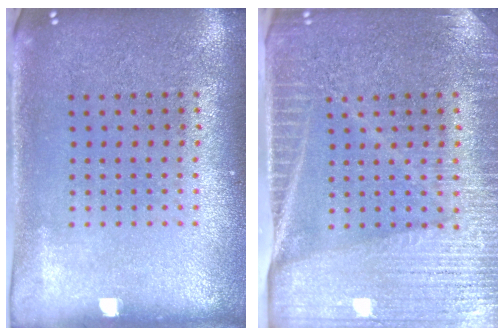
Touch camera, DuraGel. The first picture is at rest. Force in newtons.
{"total": 4.0, "press": 3.7, "slide": 1.6}